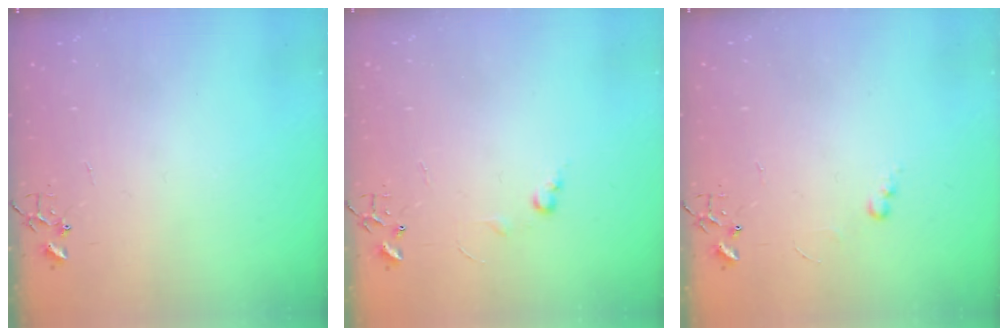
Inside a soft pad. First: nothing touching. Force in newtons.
{"total": 5.8, "press": 5.8, "slide": 0.7}
{"total": 4.4, "press": 4.4, "slide": 0.6}